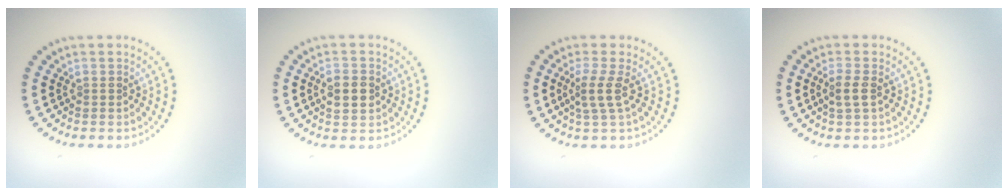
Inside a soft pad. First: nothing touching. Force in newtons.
{"total": 2.6, "press": 2.6, "slide": 0.1}
{"total": 2.2, "press": 1.6, "slide": 1.5}
{"total": 1.6, "press": 1.5, "slide": 0.5}